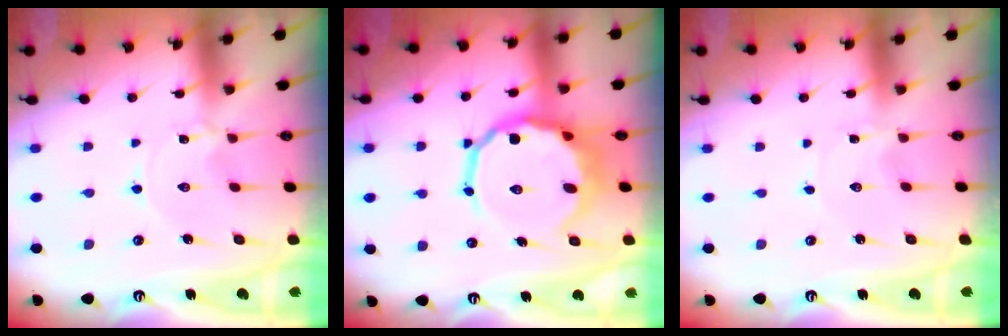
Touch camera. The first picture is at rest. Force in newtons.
{"total": 13.1, "press": 12.7, "slide": 3.3}
{"total": 0.0}